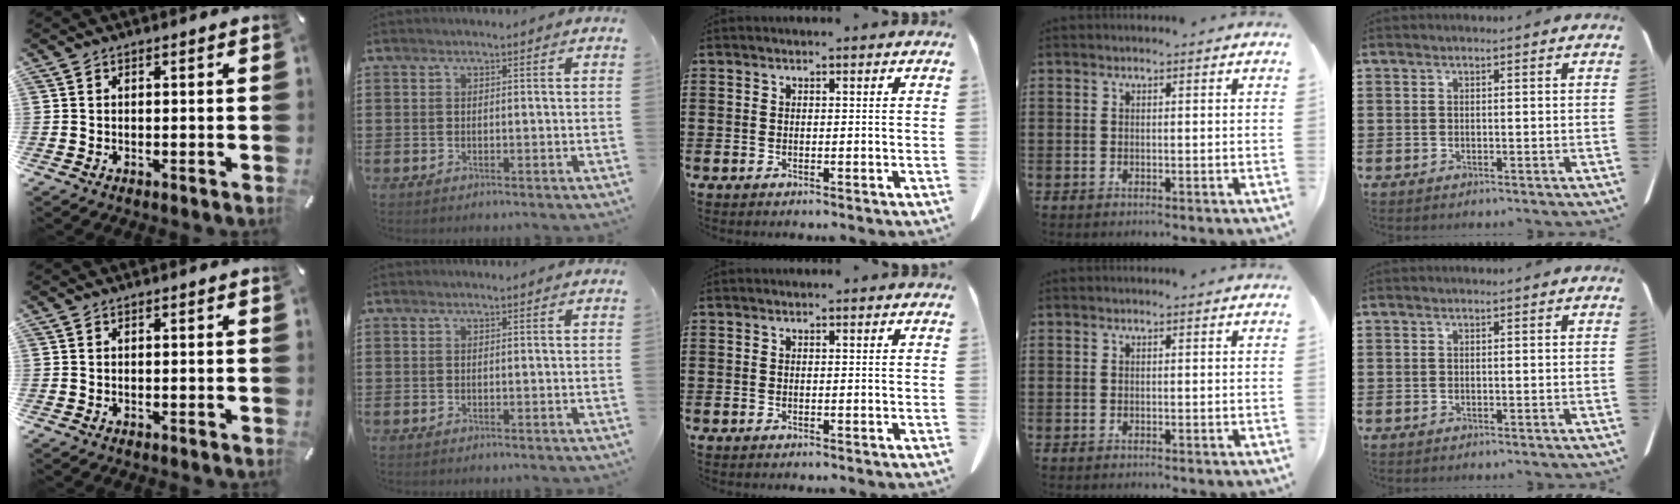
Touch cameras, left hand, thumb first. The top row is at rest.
{}